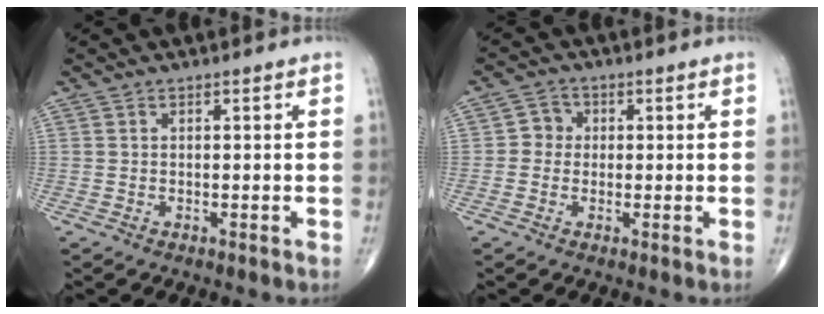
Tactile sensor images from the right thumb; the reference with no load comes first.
{"total": 3.2, "force": [0.0, 3.0, 1.0], "torque": [0.005, 0.009, -0.008]}